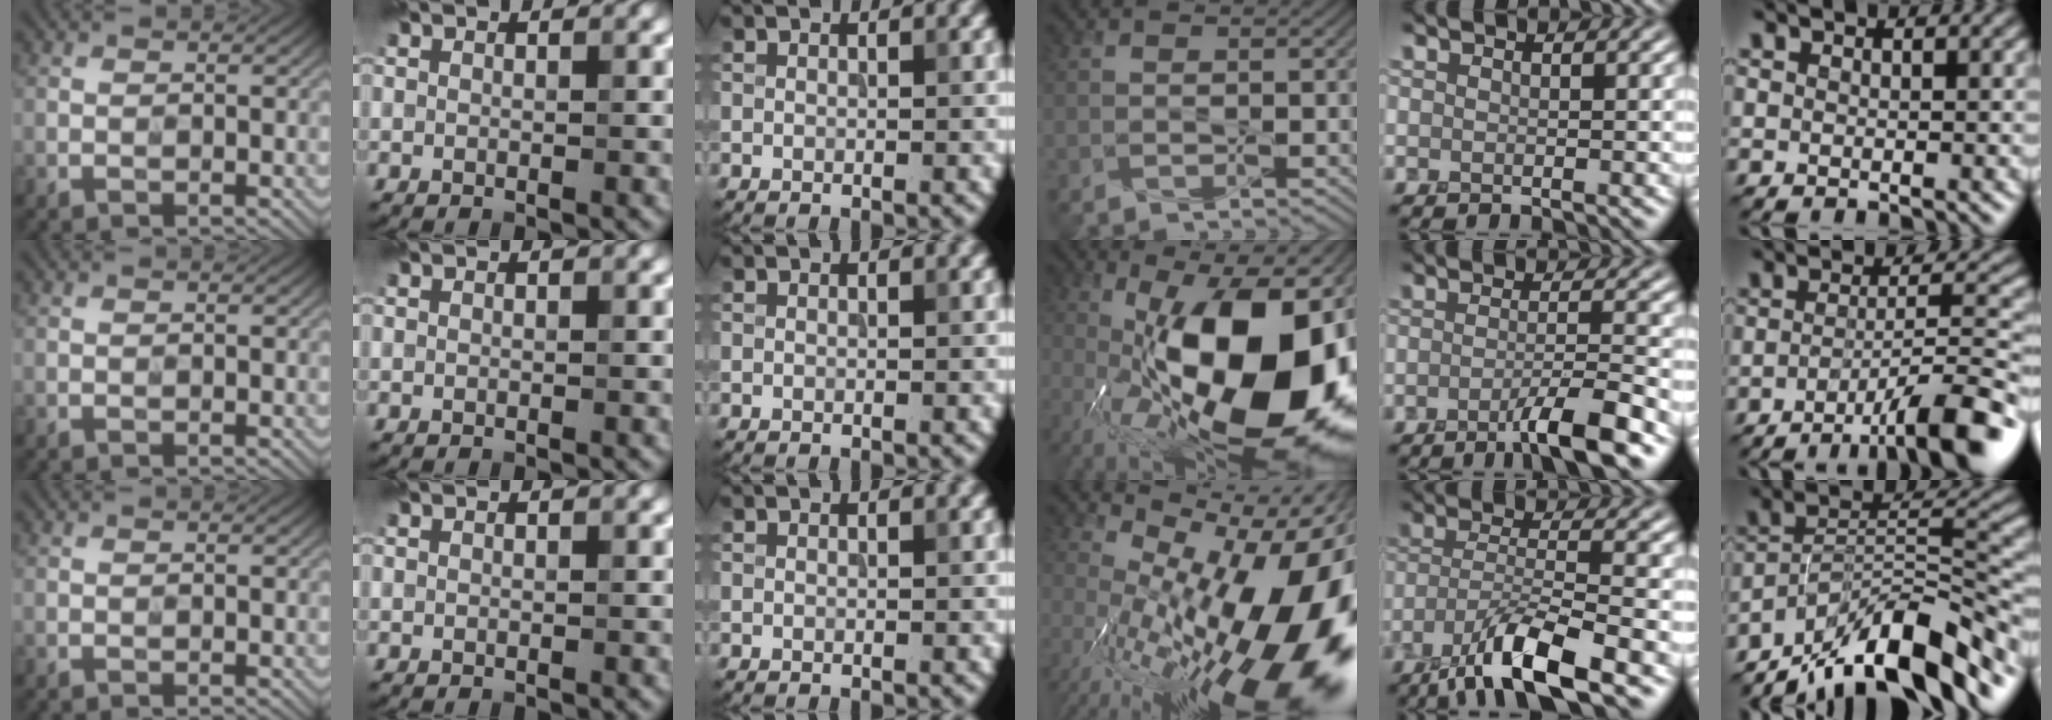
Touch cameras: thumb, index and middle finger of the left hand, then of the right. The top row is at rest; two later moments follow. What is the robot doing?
{"motion": "press", "object": "grip strengthener"}